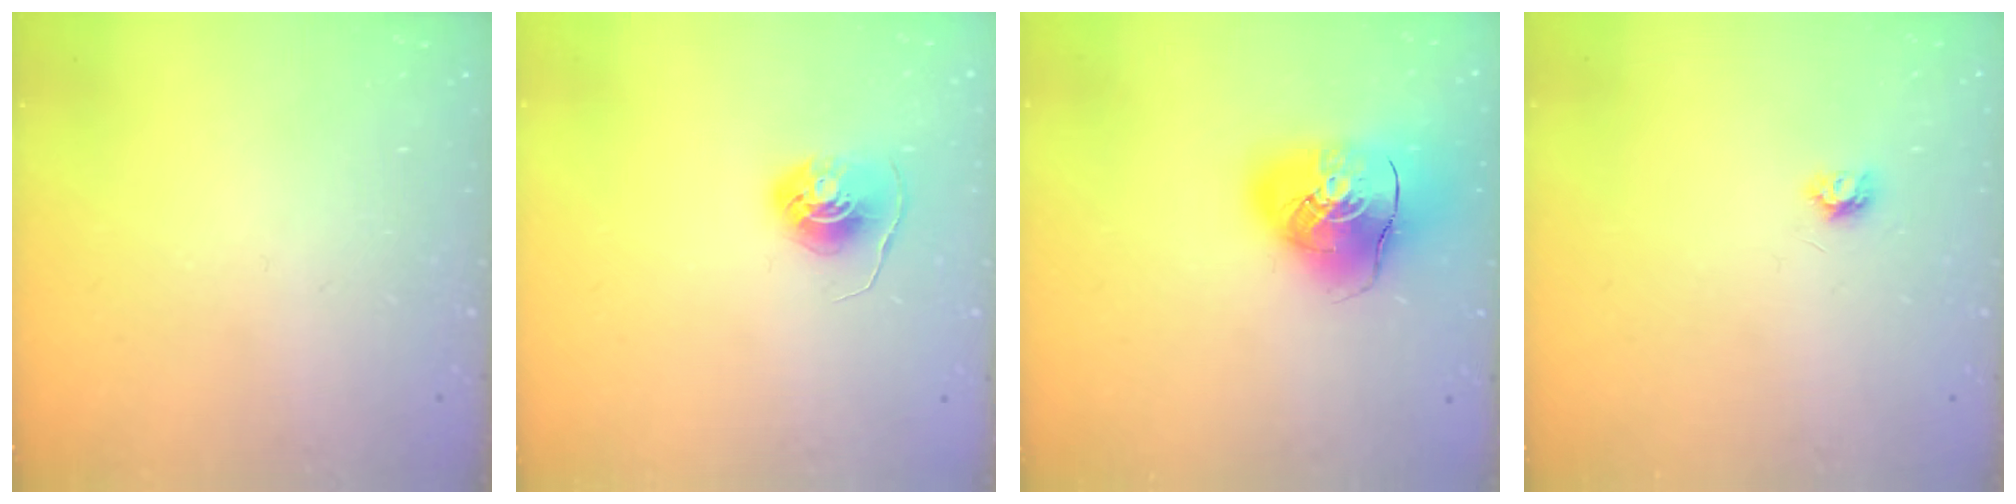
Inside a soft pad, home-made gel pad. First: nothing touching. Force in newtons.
{"total": 6.1, "press": 6.1, "slide": 0.5}
{"total": 14.8, "press": 14.5, "slide": 2.6}
{"total": 3.8, "press": 3.8, "slide": 0.4}